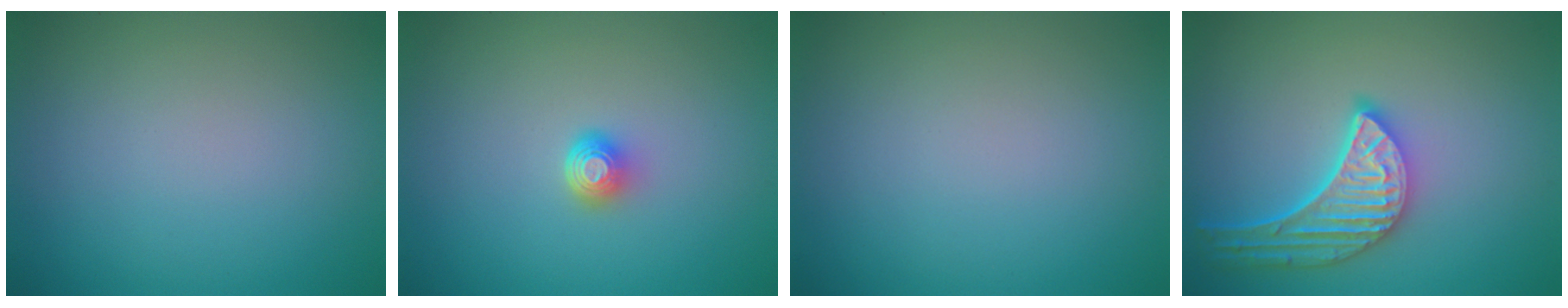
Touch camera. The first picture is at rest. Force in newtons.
{"total": 1.8, "press": 1.3, "slide": 1.3}
{"total": 0.0}
{"total": 5.7, "press": 4.5, "slide": 3.5}